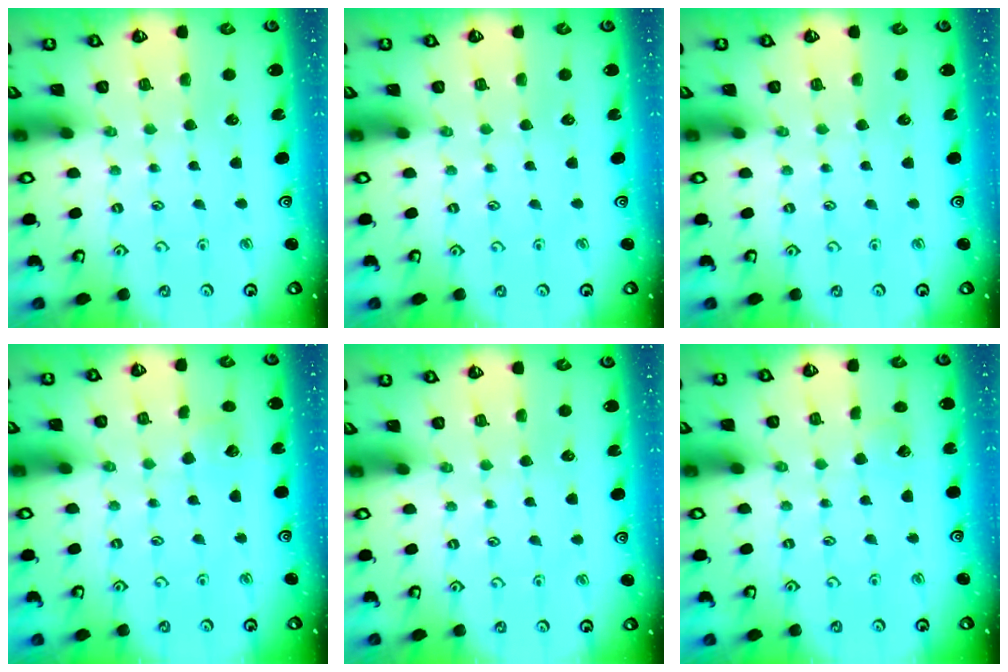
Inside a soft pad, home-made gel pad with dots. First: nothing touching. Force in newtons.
{"total": 0.0}
{"total": 0.0}
{"total": 2.9, "press": 2.9, "slide": 0.2}
{"total": 0.0}
{"total": 2.9, "press": 2.9, "slide": 0.2}